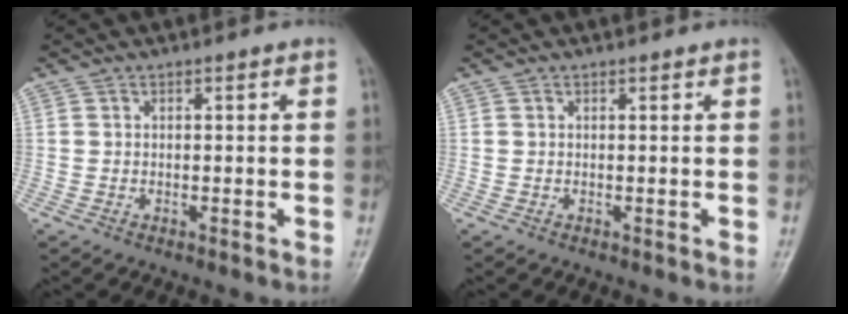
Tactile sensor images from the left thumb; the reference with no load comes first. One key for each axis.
{"total": 0.0}